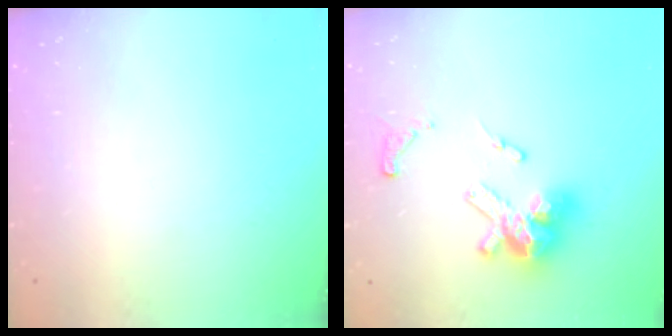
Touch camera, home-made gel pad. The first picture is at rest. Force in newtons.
{"total": 15.9, "press": 15.9, "slide": 1.7}